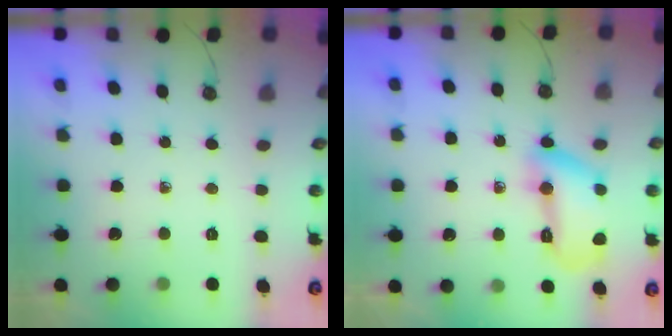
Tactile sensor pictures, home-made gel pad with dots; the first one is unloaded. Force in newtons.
{"total": 14.3, "press": 14.2, "slide": 1.3}